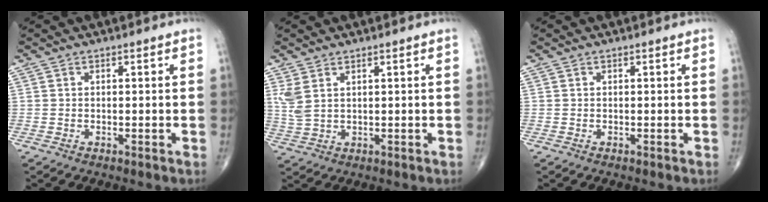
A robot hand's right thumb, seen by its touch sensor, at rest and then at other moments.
{"total": 4.0, "force": [1.9, 1.9, 3.0], "torque": [-0.074, -0.002, 0.049]}
{"total": 0.0}